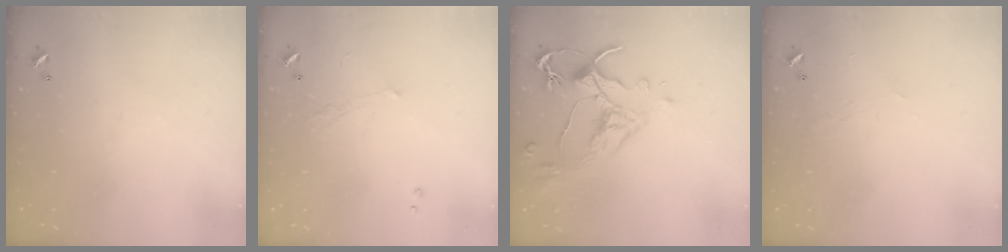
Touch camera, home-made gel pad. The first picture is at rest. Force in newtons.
{"total": 0.7, "press": 0.0, "slide": 0.7}
{"total": 2.5, "press": 2.1, "slide": 1.2}
{"total": 0.8, "press": 0.7, "slide": 0.4}